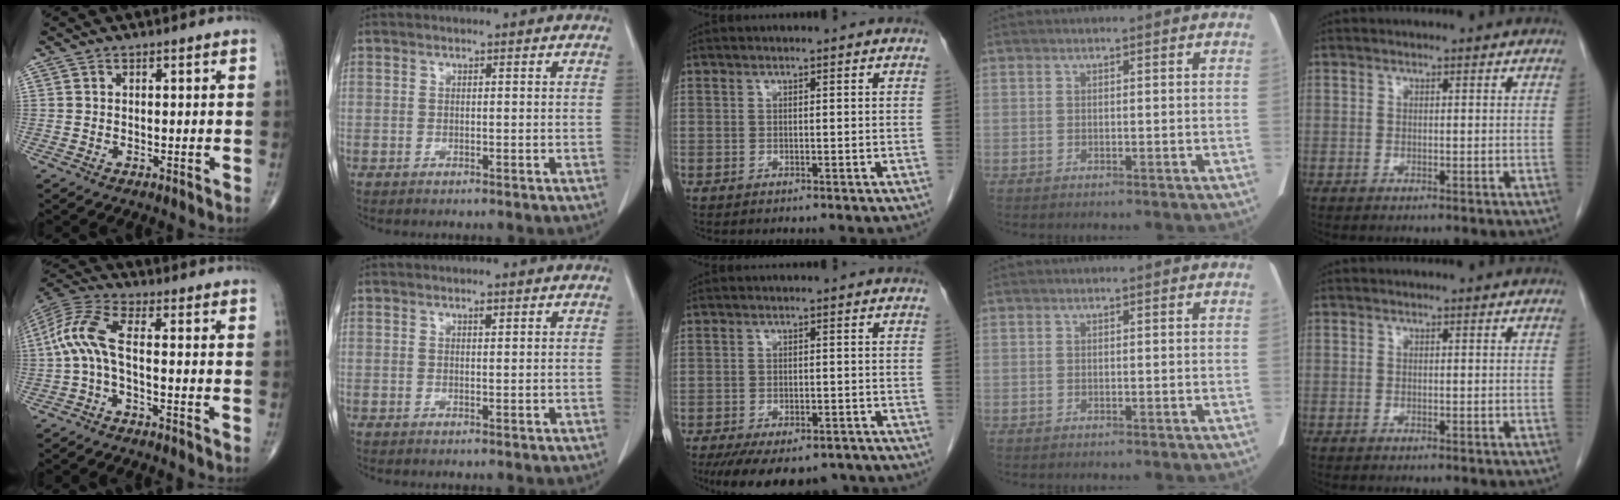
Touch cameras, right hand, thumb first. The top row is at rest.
{"thumb": {"total": 8.4, "force": [-1.4, 2.5, 8.0], "torque": [-0.195, 0.039, -0.034]}, "index": {"total": 0.6, "force": [0.4, 0.2, 0.5], "torque": [-0.011, -0.002, 0.006]}, "middle": {"total": 12.8, "force": [-9.7, 5.4, 6.3], "torque": [-0.117, -0.011, -0.129]}}